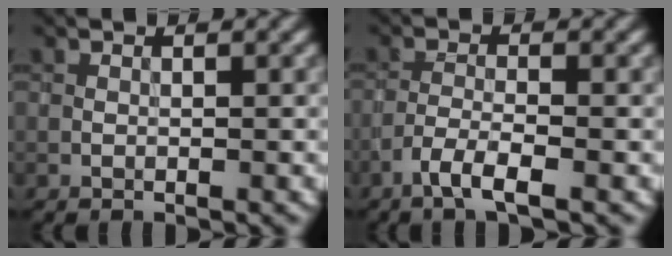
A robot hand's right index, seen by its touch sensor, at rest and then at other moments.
{"total": 2.8, "force": [-1.8, 0.3, 2.1], "torque": [-0.043, 0.003, -0.042]}